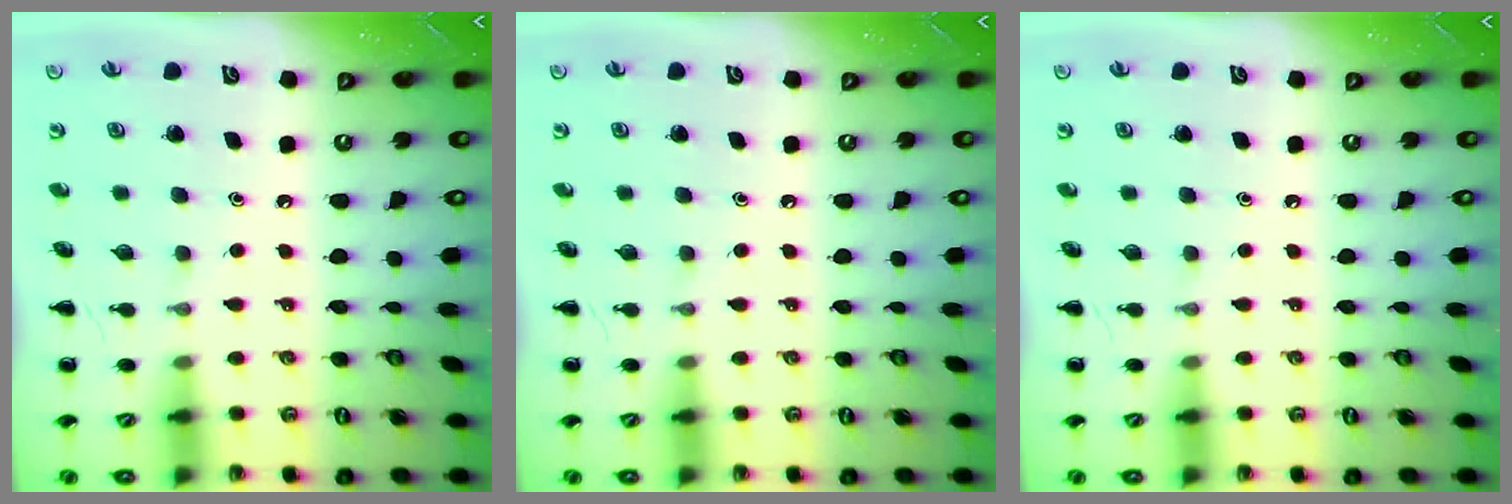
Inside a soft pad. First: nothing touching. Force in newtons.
{"total": 0.0}
{"total": 0.0}